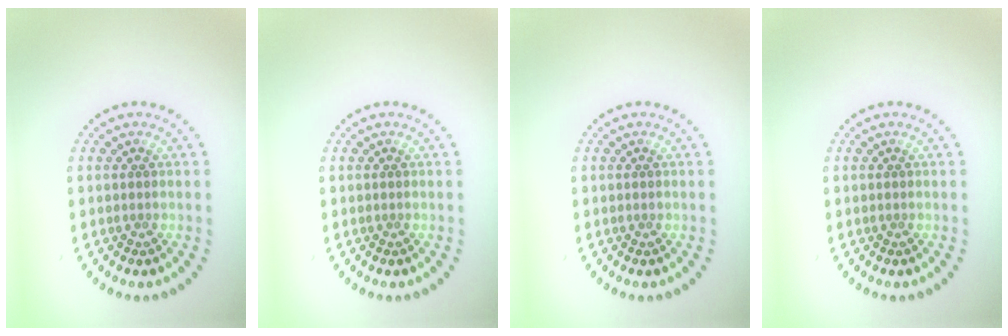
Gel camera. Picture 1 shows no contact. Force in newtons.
{"total": 0.0}
{"total": 0.0}
{"total": 0.0}